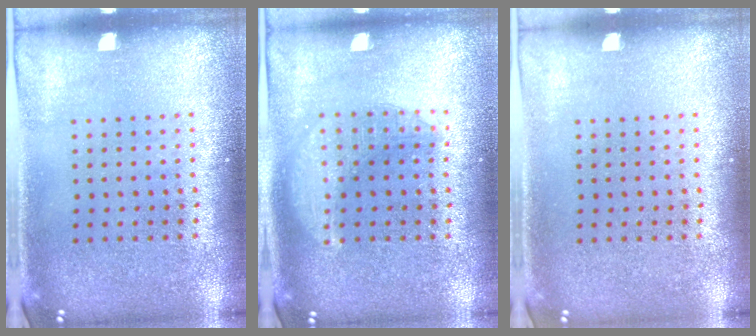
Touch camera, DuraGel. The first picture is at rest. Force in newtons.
{"total": 2.6, "press": 2.6, "slide": 0.4}
{"total": 0.0}